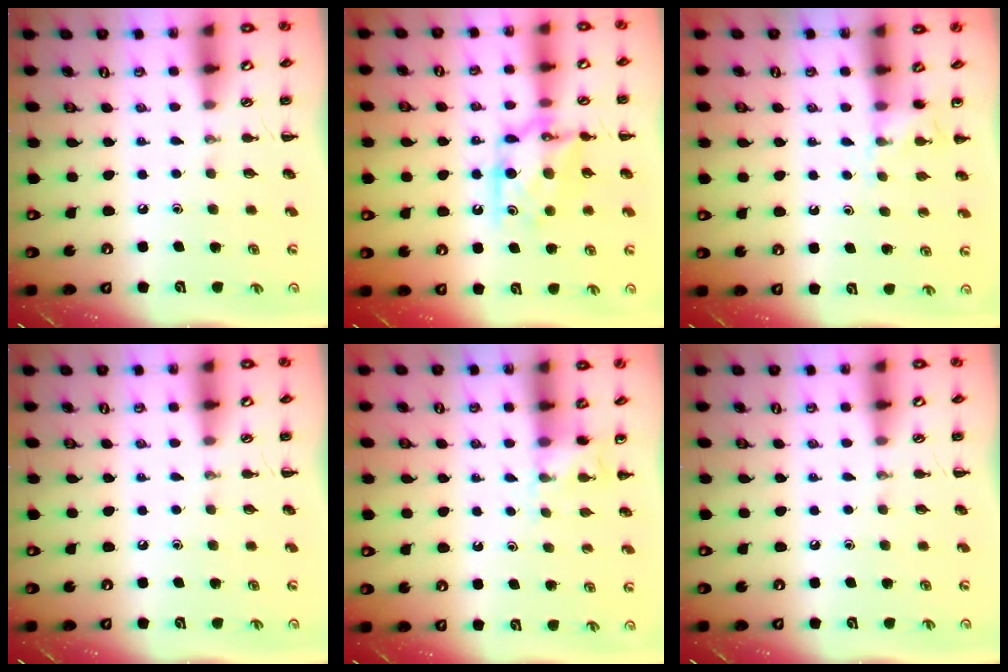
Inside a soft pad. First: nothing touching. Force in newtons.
{"total": 11.5, "press": 11.5, "slide": 0.5}
{"total": 6.3, "press": 6.1, "slide": 1.5}
{"total": 0.0}
{"total": 5.8, "press": 5.6, "slide": 1.4}
{"total": 0.0}